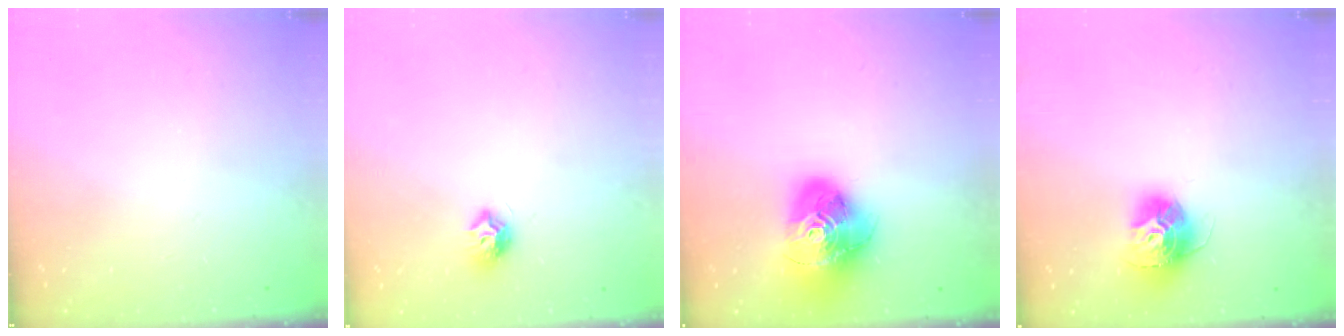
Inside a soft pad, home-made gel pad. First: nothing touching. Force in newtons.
{"total": 7.5, "press": 7.5, "slide": 0.1}
{"total": 18.4, "press": 18.3, "slide": 2.1}
{"total": 13.8, "press": 13.8, "slide": 1.0}